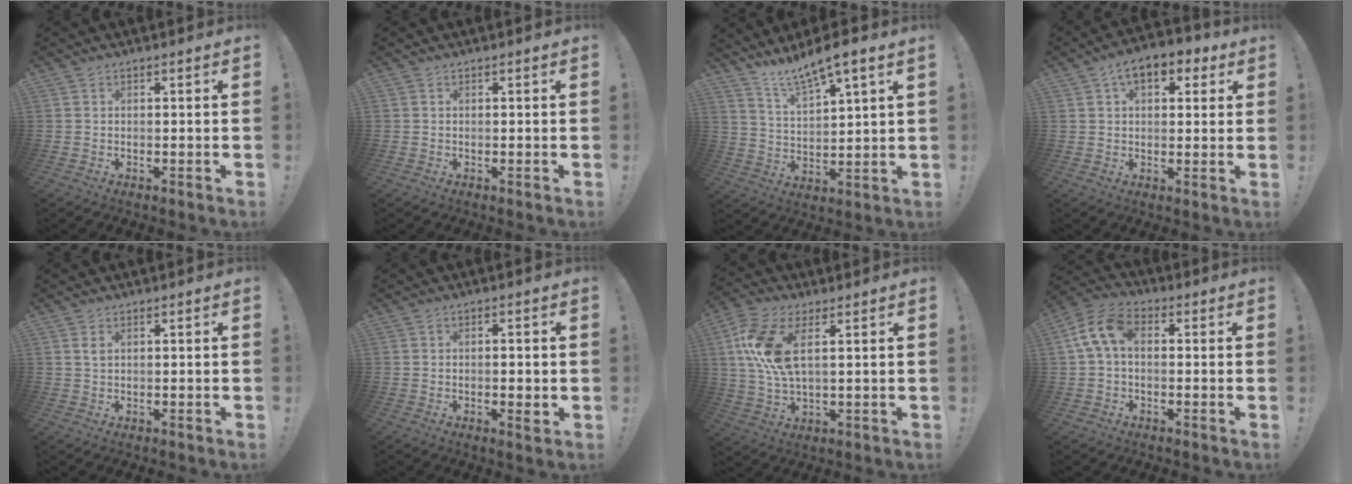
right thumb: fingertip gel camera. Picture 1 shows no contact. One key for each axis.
{"total": 0.0}
{"total": 9.2, "fx": 8.2, "fy": 0.6, "fz": 4.0, "tx": -0.072, "ty": -0.060, "tz": 0.141}
{"total": 8.9, "fx": 4.2, "fy": 5.1, "fz": 6.0, "tx": -0.076, "ty": -0.010, "tz": 0.071}
{"total": 1.4, "fx": 0.7, "fy": 0.6, "fz": 1.1, "tx": -0.019, "ty": 0.000, "tz": 0.010}
{"total": 2.4, "fx": -0.4, "fy": 0.8, "fz": 2.3, "tx": -0.021, "ty": 0.000, "tz": -0.008}
{"total": 12.4, "fx": 4.0, "fy": 5.7, "fz": 10.3, "tx": -0.207, "ty": -0.017, "tz": 0.075}
{"total": 9.6, "fx": 1.6, "fy": 5.6, "fz": 7.7, "tx": -0.162, "ty": 0.006, "tz": 0.034}